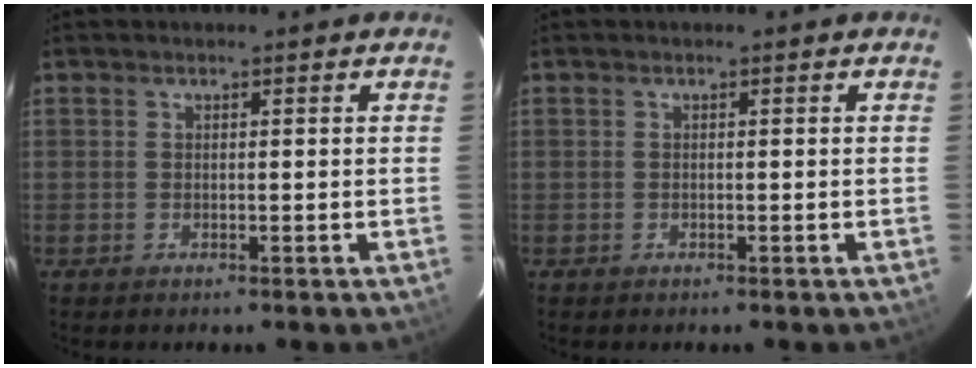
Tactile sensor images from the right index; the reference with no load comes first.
{"total": 0.0}